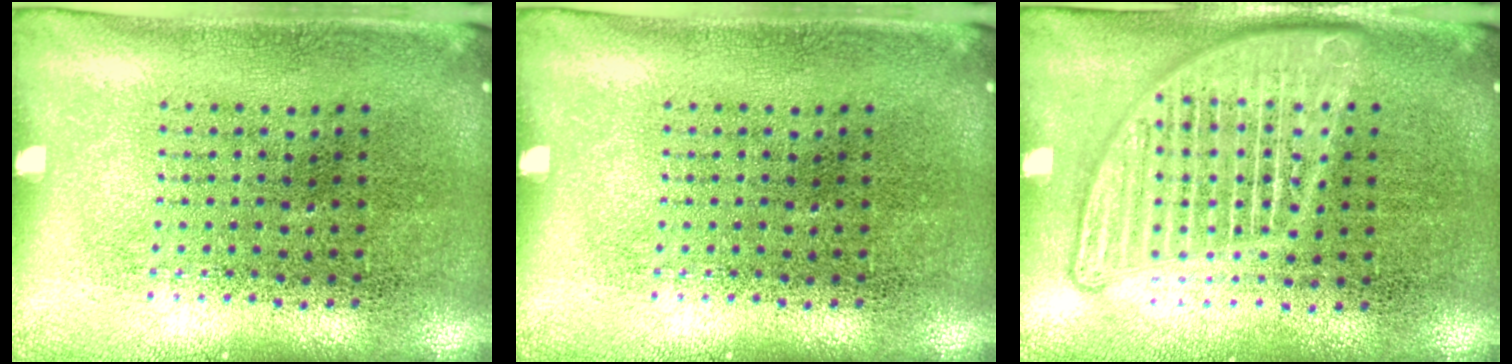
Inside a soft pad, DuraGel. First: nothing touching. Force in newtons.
{"total": 0.0}
{"total": 3.0, "press": 3.0, "slide": 0.3}